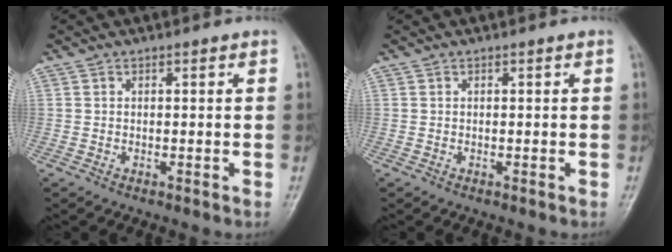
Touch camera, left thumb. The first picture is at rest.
{"total": 0.0}